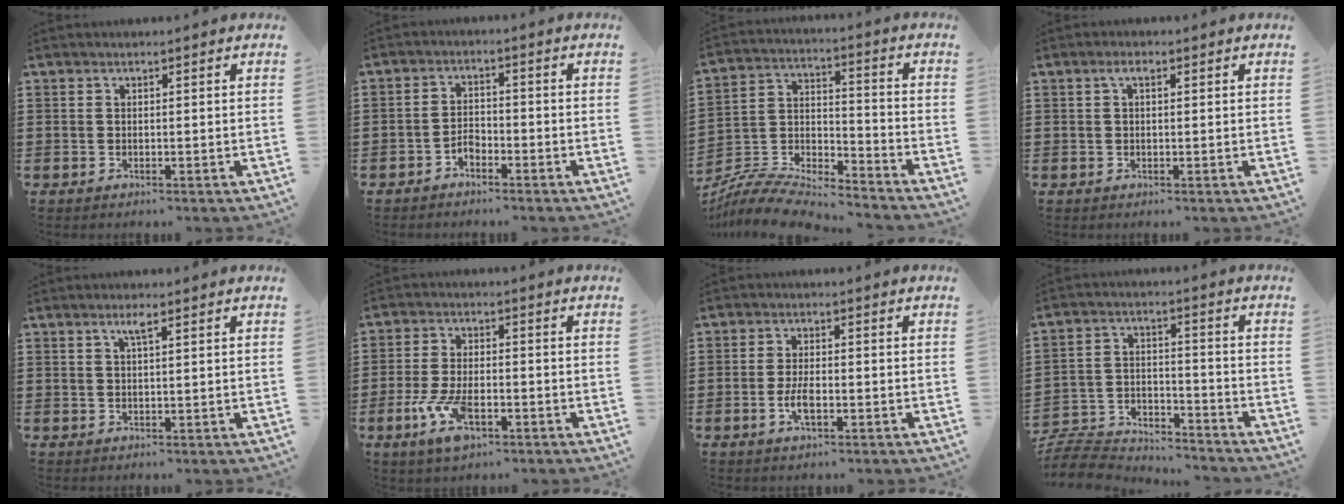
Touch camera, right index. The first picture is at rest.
{"total": 2.3, "force": [-1.9, 1.1, 0.7], "torque": [-0.020, 0.004, -0.040]}
{"total": 8.1, "force": [-7.8, 1.5, 1.7], "torque": [-0.047, 0.007, -0.159]}
{"total": 1.6, "force": [0.4, 0.7, 1.4], "torque": [-0.031, 0.007, 0.005]}
{"total": 2.0, "force": [1.0, 0.2, 1.7], "torque": [-0.036, 0.002, 0.017]}
{"total": 6.9, "force": [-2.9, 3.0, 5.6], "torque": [-0.133, -0.011, -0.056]}
{"total": 3.5, "force": [-1.2, 1.2, 3.1], "torque": [-0.069, -0.002, -0.025]}
{"total": 7.9, "force": [-7.6, 1.6, 1.4], "torque": [-0.043, 0.012, -0.156]}